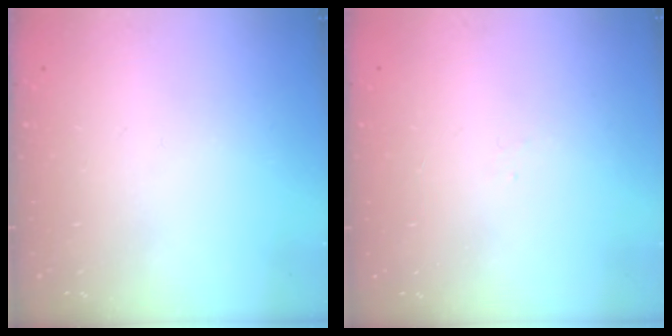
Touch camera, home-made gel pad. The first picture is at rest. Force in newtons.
{"total": 1.6, "press": 1.5, "slide": 0.4}